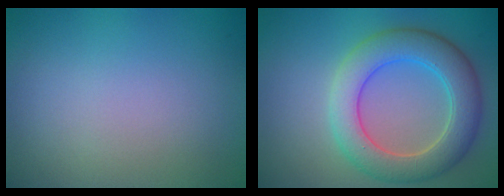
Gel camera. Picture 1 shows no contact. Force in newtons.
{"total": 6.3, "press": 6.3, "slide": 0.5}